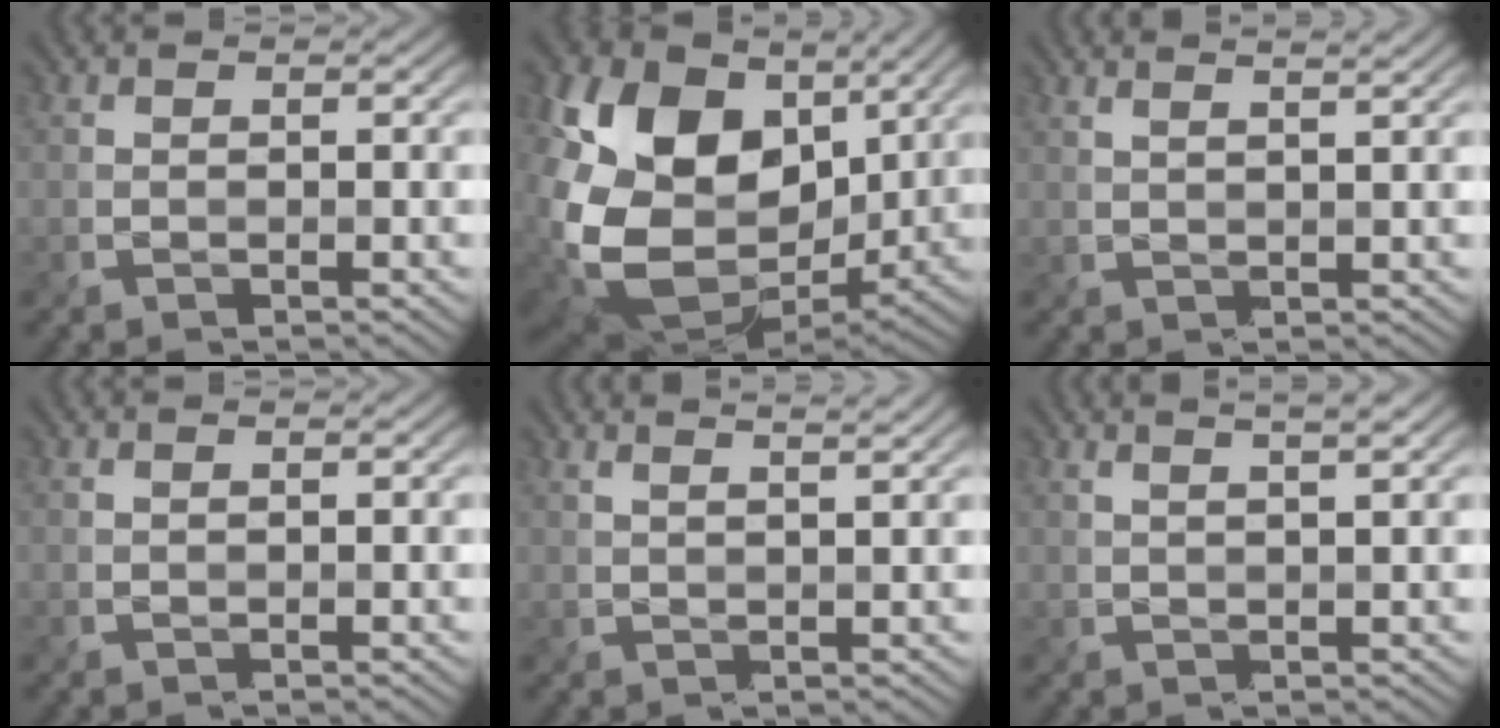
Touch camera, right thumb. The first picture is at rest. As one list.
[{"total": 16.7, "force": [1.4, 12.4, 11.1], "torque": [-0.238, -0.022, 0.035]}, {"total": 4.1, "force": [3.1, 0.9, 2.5], "torque": [-0.015, 0.021, 0.021]}, {"total": 0.0}, {"total": 4.5, "force": [3.5, 0.9, 2.6], "torque": [-0.020, 0.023, 0.028]}, {"total": 4.3, "force": [3.0, 0.8, 3.0], "torque": [-0.033, 0.022, 0.026]}]